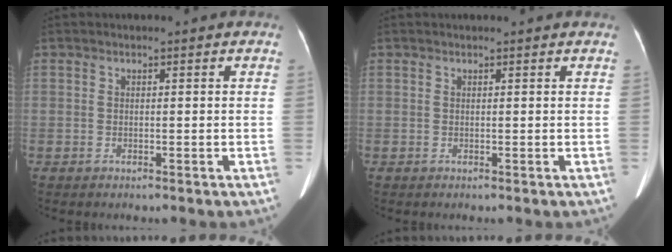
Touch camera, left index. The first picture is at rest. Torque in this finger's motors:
{"motor_torque": [-0.20, -0.18, 0.04, 0.02]}